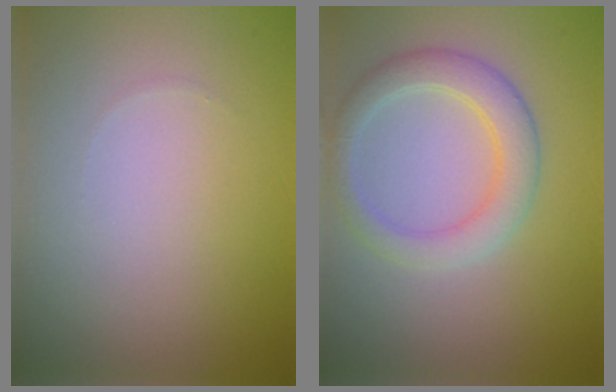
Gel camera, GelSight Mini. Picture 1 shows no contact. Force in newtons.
{"total": 3.6, "press": 3.6, "slide": 0.1}